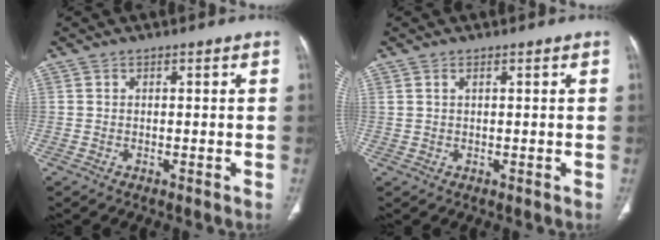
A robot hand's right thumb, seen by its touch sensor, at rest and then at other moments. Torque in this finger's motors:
{"motor_torque": [-0.07, -0.03, -0.16, -0.02, 0.07]}